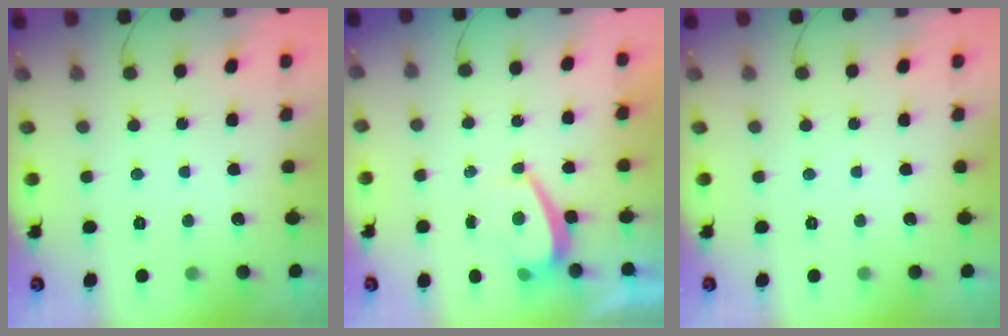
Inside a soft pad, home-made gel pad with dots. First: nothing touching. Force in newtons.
{"total": 1.7, "press": 1.6, "slide": 0.6}
{"total": 0.0}